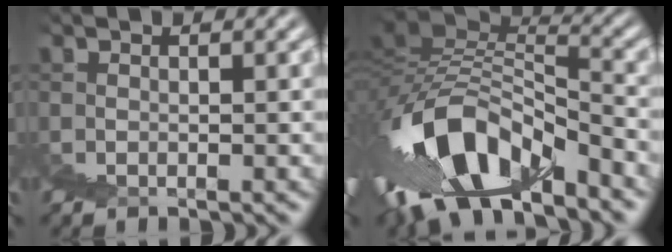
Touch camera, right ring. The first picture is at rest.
{"total": 8.1, "force": [-0.6, 3.7, 7.2], "torque": [-0.129, 0.010, -0.015]}